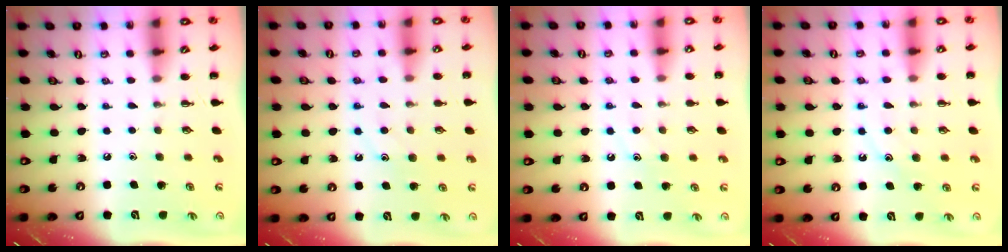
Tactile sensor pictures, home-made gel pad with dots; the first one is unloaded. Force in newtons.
{"total": 9.7, "press": 9.7, "slide": 0.9}
{"total": 8.8, "press": 8.8, "slide": 1.0}
{"total": 11.8, "press": 11.8, "slide": 1.0}